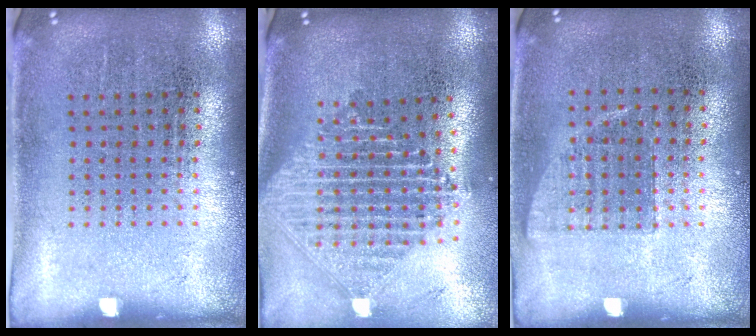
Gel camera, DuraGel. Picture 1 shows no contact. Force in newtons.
{"total": 2.4, "press": 1.8, "slide": 1.5}
{"total": 0.7, "press": 0.6, "slide": 0.2}